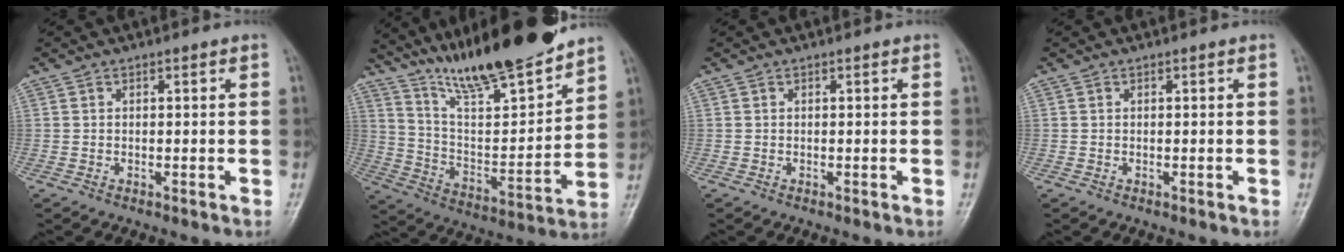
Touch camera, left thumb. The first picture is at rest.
{"total": 20.0, "force": [16.7, 3.3, 10.5], "torque": [-0.138, -0.096, 0.293]}
{"total": 0.0}
{"total": 0.0}